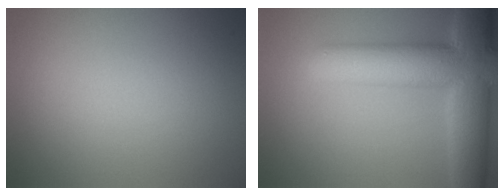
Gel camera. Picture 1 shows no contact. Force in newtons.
{"total": 10.4, "press": 10.4, "slide": 0.4}